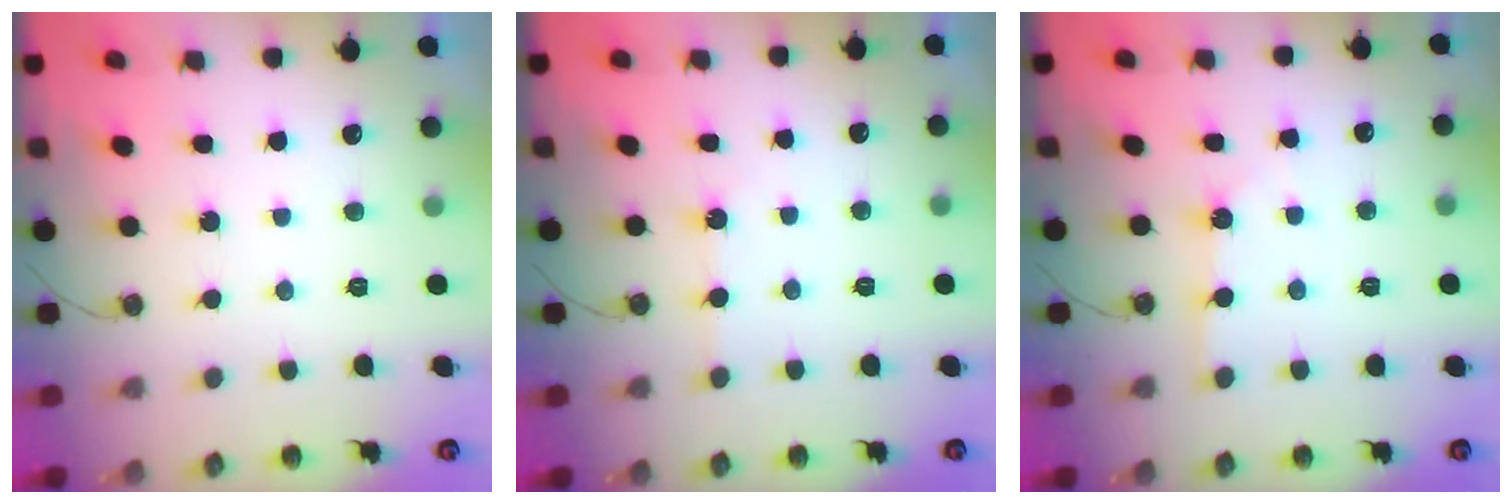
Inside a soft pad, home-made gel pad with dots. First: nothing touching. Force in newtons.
{"total": 1.9, "press": 1.8, "slide": 0.4}
{"total": 1.0, "press": 1.0, "slide": 0.1}